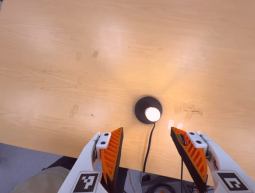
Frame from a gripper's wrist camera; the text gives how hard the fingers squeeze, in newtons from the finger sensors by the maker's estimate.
{"total": 0.0}